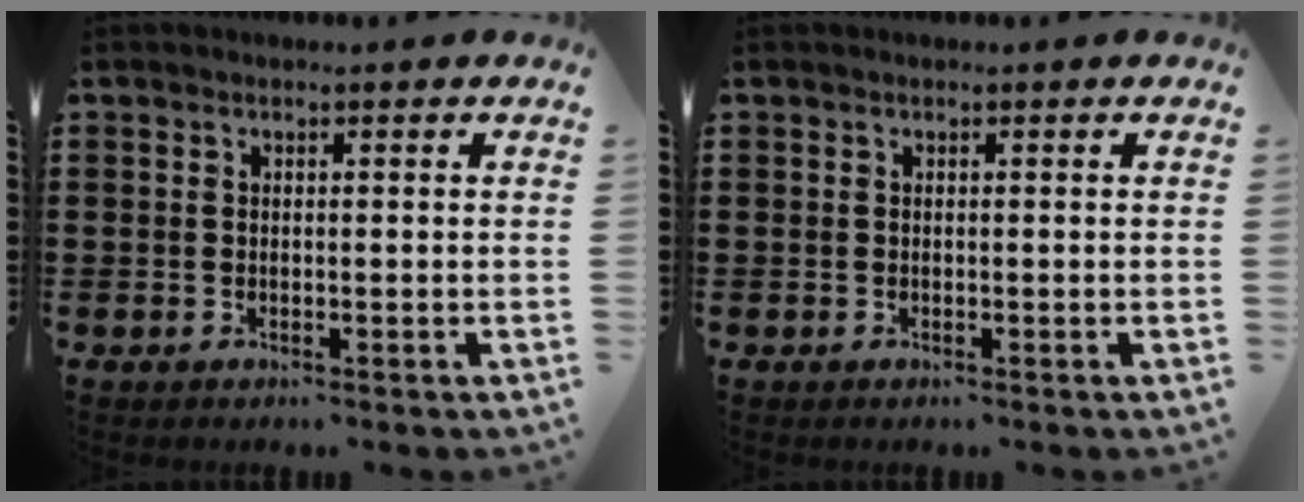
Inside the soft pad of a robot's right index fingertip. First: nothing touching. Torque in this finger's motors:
{"motor_torque": [-0.04, 0.04, 0.00, 0.00]}